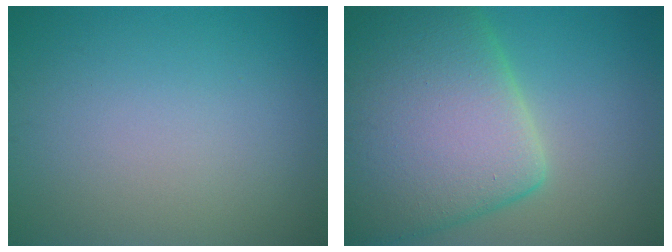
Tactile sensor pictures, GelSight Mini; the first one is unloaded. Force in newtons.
{"total": 13.6, "press": 13.6, "slide": 0.6}